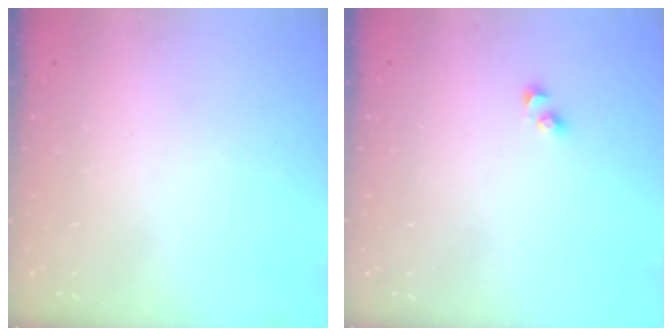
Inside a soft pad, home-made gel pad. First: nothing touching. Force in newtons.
{"total": 2.5, "press": 2.5, "slide": 0.3}